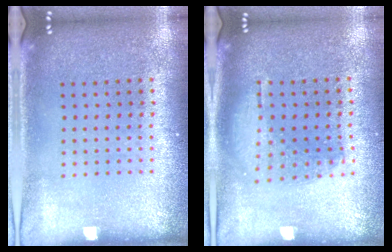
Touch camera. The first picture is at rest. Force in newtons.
{"total": 1.1, "press": 1.0, "slide": 0.4}